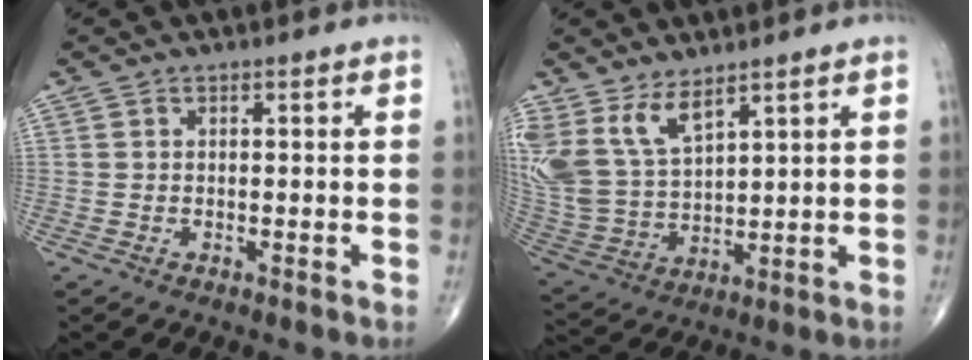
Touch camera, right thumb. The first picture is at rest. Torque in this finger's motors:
{"motor_torque": [0.10, 0.29, 1.06, 0.93, 0.12]}